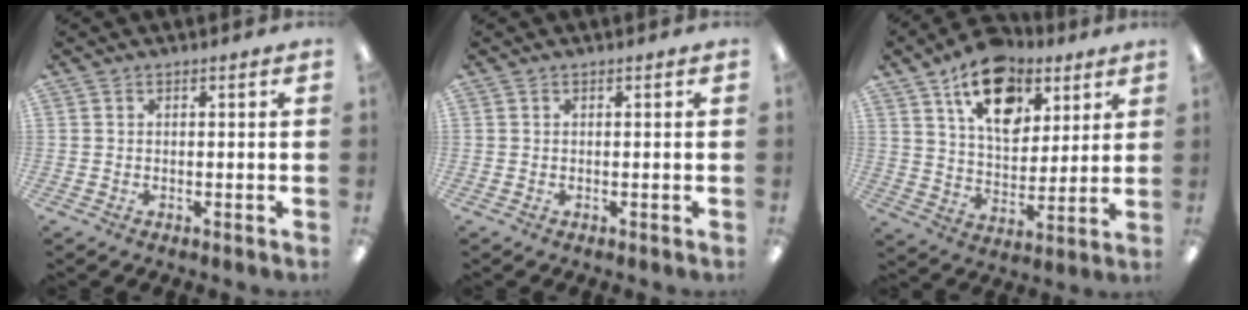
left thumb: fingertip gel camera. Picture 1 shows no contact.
{"total": 0.0}
{"total": 16.8, "force": [9.9, 10.2, 9.0], "torque": [-0.132, -0.043, 0.175]}